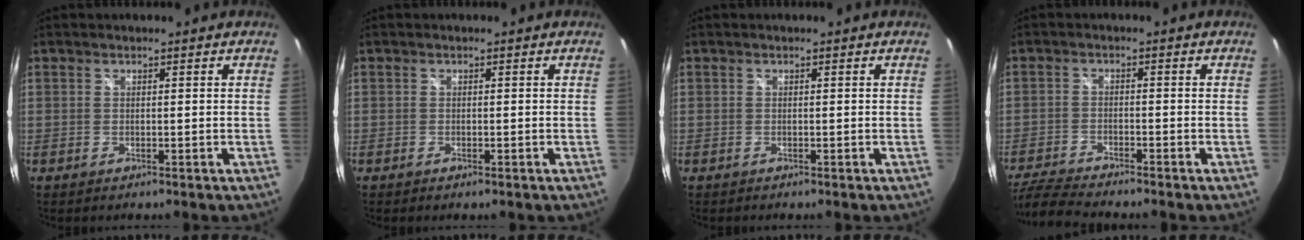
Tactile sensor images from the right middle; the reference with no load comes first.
{"total": 0.0}
{"total": 0.0}
{"total": 7.2, "force": [-6.7, -0.1, 2.5], "torque": [-0.075, -0.020, -0.127]}